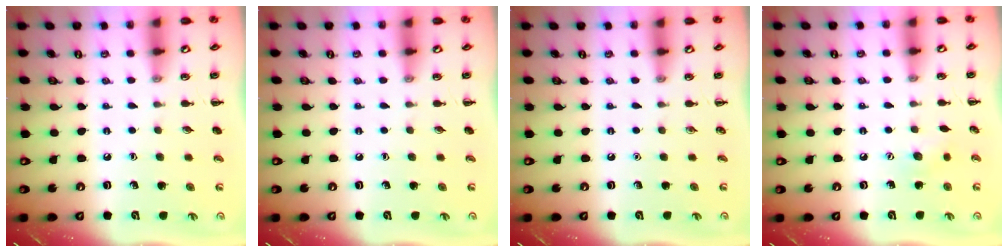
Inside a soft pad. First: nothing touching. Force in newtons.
{"total": 0.0}
{"total": 0.0}
{"total": 5.9, "press": 5.7, "slide": 1.4}